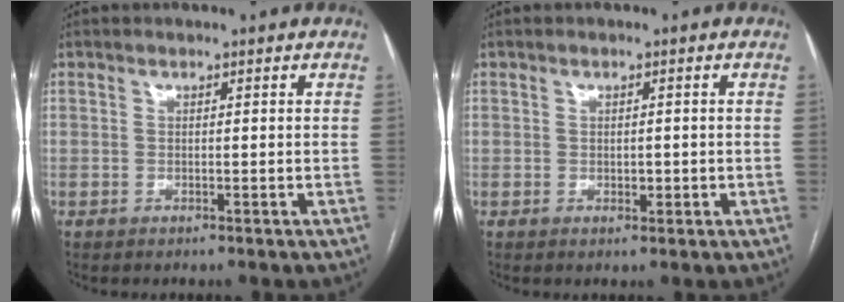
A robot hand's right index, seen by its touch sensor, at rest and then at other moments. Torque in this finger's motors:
{"motor_torque": [-0.09, 0.15, -0.04, 0.00]}